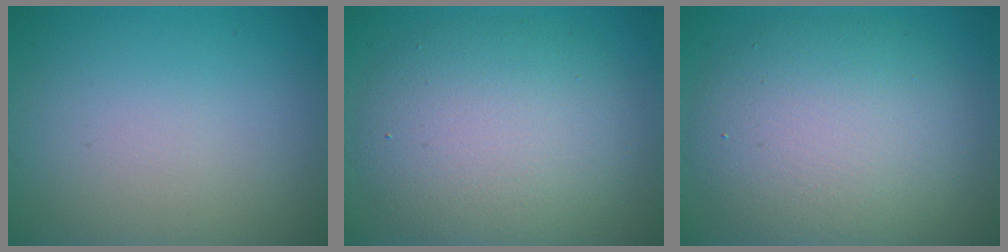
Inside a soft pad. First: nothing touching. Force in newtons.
{"total": 7.9, "press": 7.9, "slide": 0.6}
{"total": 8.3, "press": 8.3, "slide": 0.7}